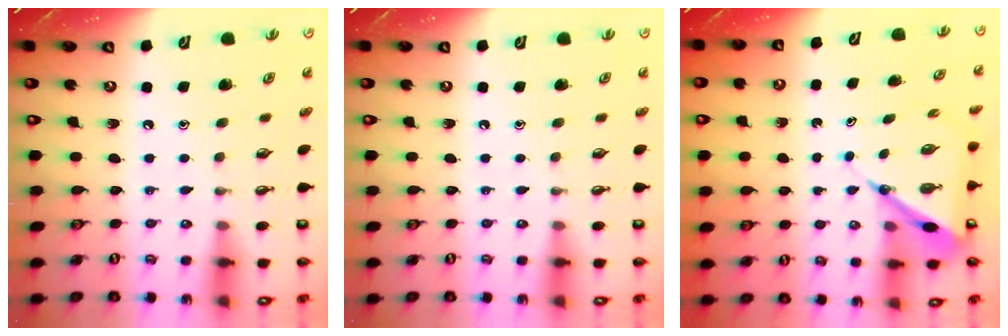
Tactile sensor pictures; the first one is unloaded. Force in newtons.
{"total": 0.0}
{"total": 7.8, "press": 7.7, "slide": 0.8}